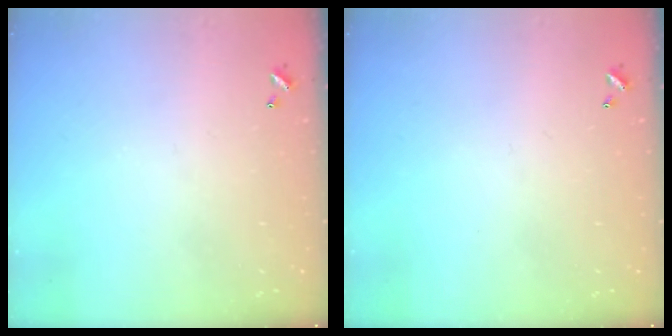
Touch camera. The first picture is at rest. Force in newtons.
{"total": 0.0}